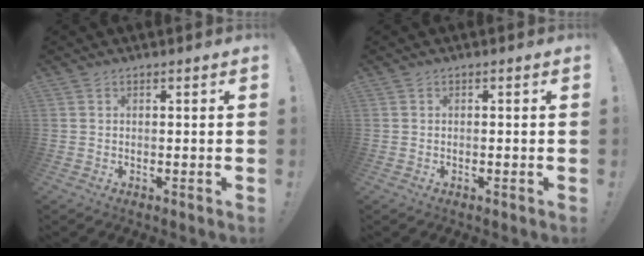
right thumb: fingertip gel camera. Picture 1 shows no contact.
{"total": 0.6, "force": [-0.5, 0.0, 0.3], "torque": [-0.007, 0.002, -0.009]}